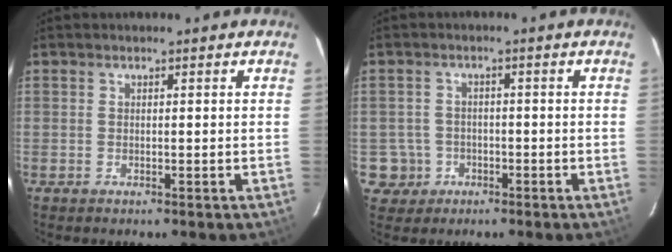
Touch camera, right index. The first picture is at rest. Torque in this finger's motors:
{"motor_torque": [-0.59, -0.33, -0.43, -0.14]}